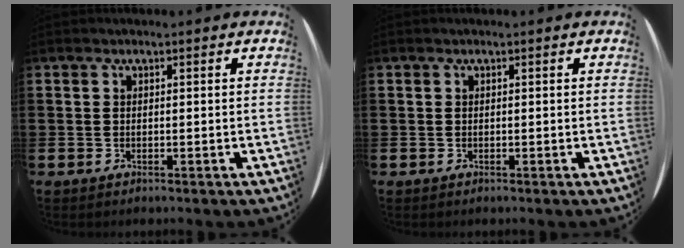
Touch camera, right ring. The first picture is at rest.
{"total": 0.0}